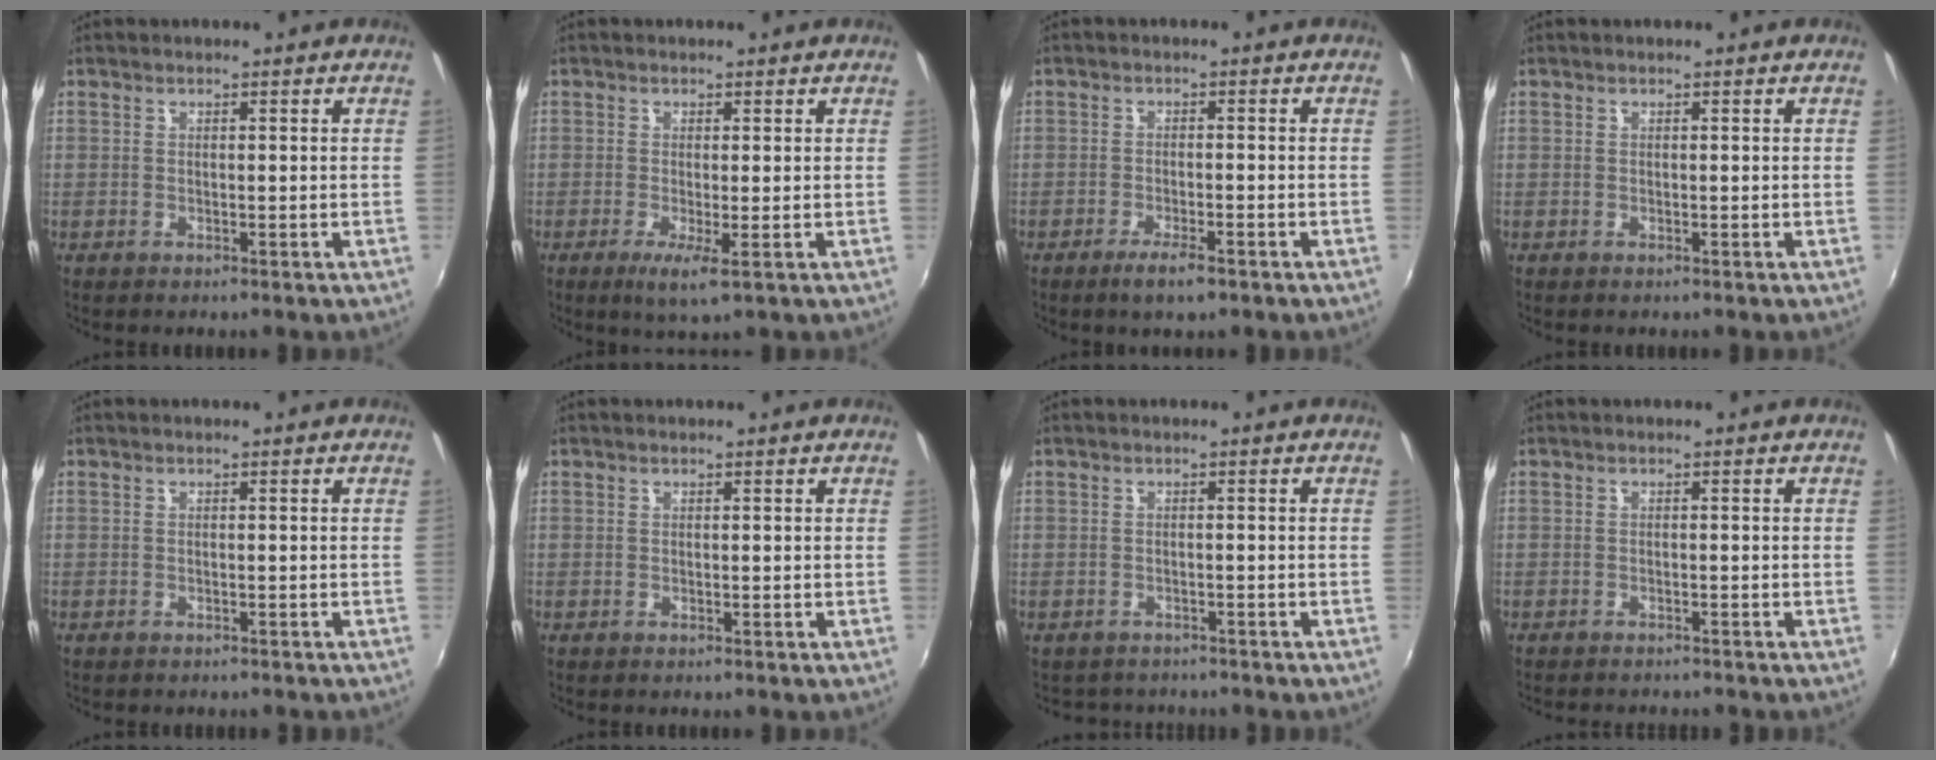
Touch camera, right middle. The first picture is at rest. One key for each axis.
{"total": 3.3, "fx": -1.1, "fy": 0.1, "fz": 3.1, "tx": -0.065, "ty": -0.015, "tz": -0.020}
{"total": 4.0, "fx": -2.7, "fy": 0.8, "fz": 2.8, "tx": -0.066, "ty": -0.010, "tz": -0.050}
{"total": 0.0}
{"total": 1.0, "fx": -0.9, "fy": 0.4, "fz": 0.2, "tx": -0.008, "ty": -0.005, "tz": -0.012}
{"total": 0.0}
{"total": 3.1, "fx": -2.8, "fy": 1.5, "fz": 0.1, "tx": -0.012, "ty": -0.009, "tz": -0.043}
{"total": 3.4, "fx": -3.2, "fy": 0.5, "fz": 1.0, "tx": -0.028, "ty": -0.014, "tz": -0.049}